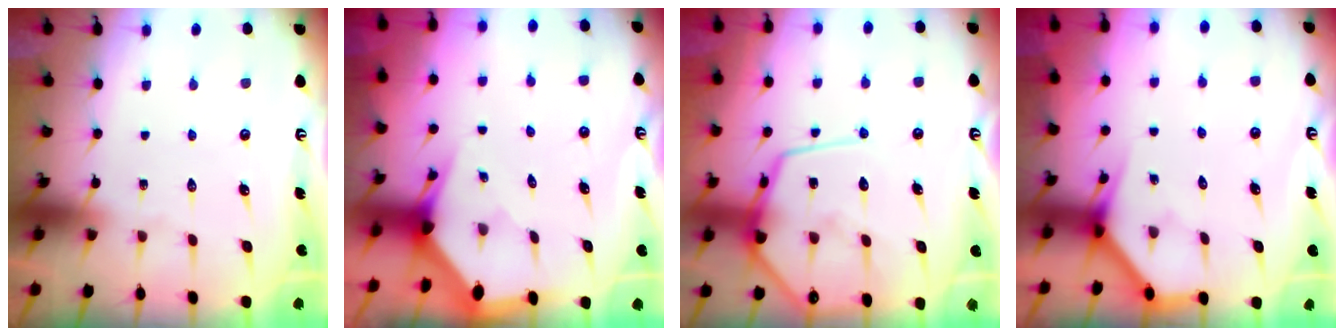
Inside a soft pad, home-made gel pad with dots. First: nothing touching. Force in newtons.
{"total": 4.3, "press": 4.3, "slide": 0.2}
{"total": 14.1, "press": 14.1, "slide": 1.2}
{"total": 3.9, "press": 3.9, "slide": 0.4}